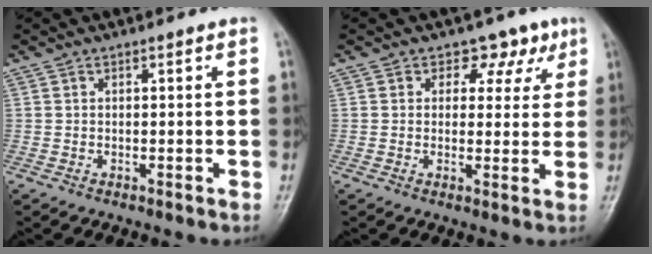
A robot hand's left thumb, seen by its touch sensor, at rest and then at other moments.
{"total": 5.4, "force": [3.0, 4.2, 1.7], "torque": [0.020, -0.006, 0.034]}